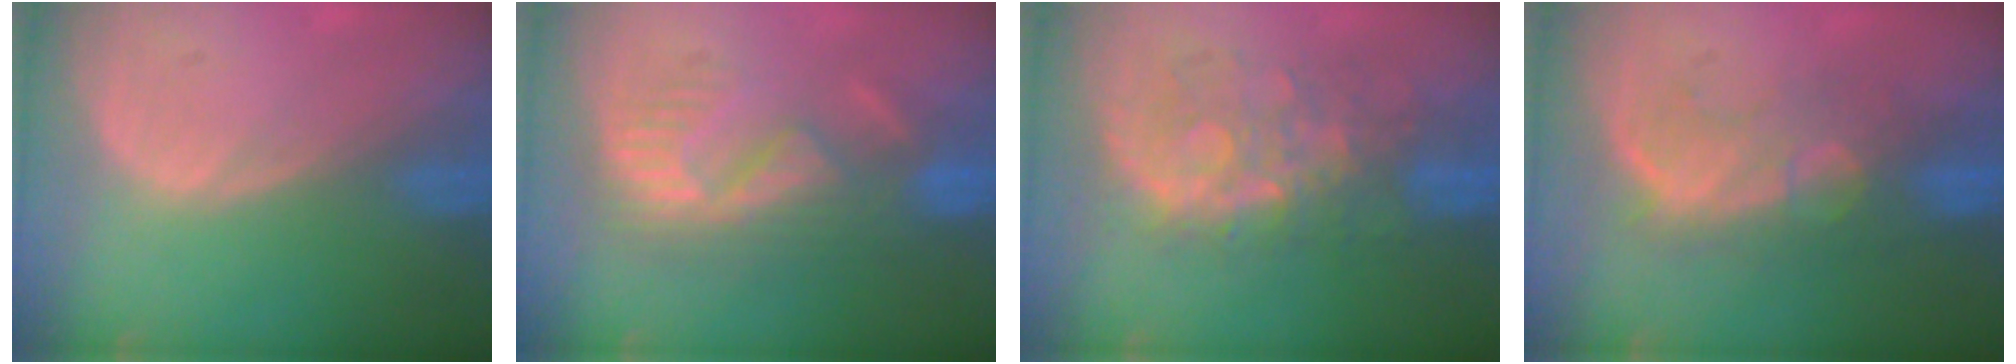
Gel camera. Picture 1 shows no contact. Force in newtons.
{"total": 9.0, "press": 8.3, "slide": 3.5}
{"total": 8.6, "press": 8.5, "slide": 1.5}
{"total": 9.0, "press": 8.3, "slide": 3.4}